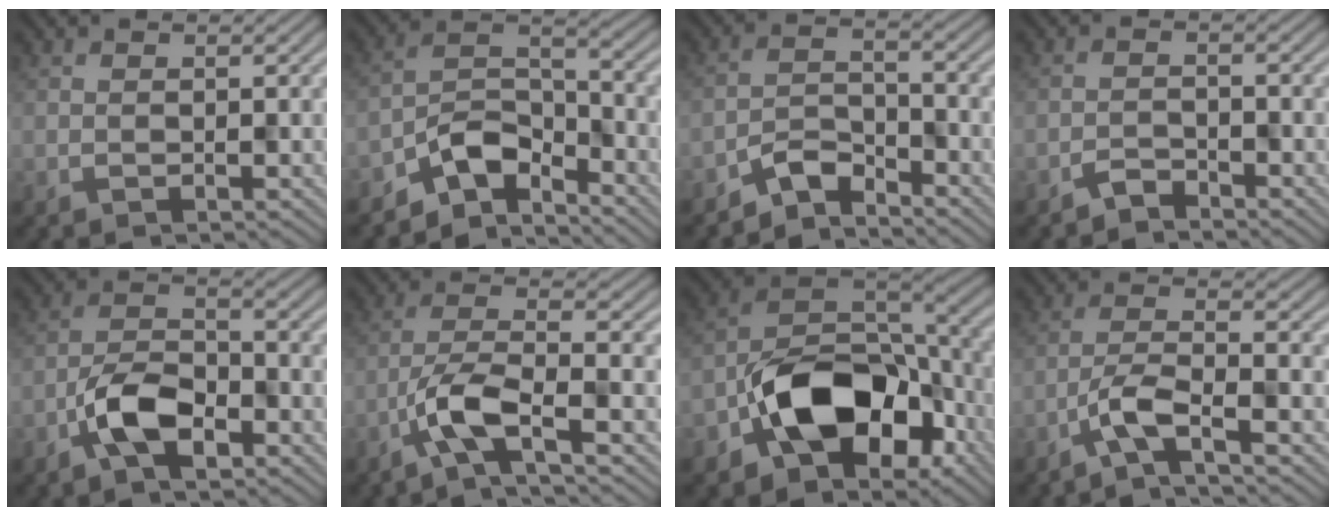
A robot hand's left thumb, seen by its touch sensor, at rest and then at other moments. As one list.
[{"total": 6.8, "force": [-5.4, 2.9, 3.0], "torque": [-0.040, 0.005, -0.121]}, {"total": 4.0, "force": [-3.7, 1.0, 1.1], "torque": [-0.019, 0.006, -0.082]}, {"total": 1.7, "force": [-1.7, 0.2, -0.1], "torque": [0.007, 0.007, -0.037]}, {"total": 6.3, "force": [-3.4, 3.0, 4.4], "torque": [-0.080, 0.008, -0.077]}, {"total": 5.9, "force": [-3.4, 1.2, 4.6], "torque": [-0.091, 0.006, -0.076]}, {"total": 12.7, "force": [-5.5, 8.1, 8.1], "torque": [-0.130, -0.012, -0.114]}, {"total": 4.1, "force": [-2.7, 0.4, 3.1], "torque": [-0.056, 0.007, -0.067]}]